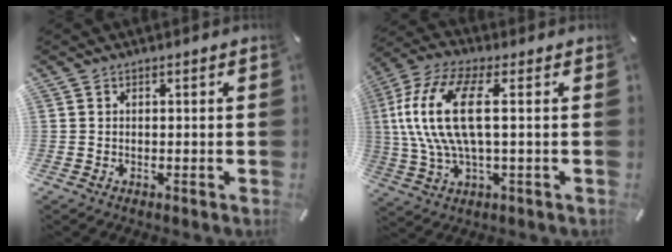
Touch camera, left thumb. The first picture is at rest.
{"total": 15.7, "force": [2.3, 6.2, 14.2], "torque": [-0.312, -0.013, 0.034]}